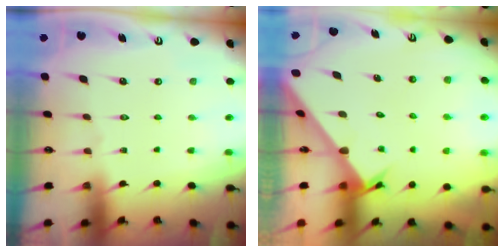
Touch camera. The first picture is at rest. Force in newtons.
{"total": 2.7, "press": 2.7, "slide": 0.2}